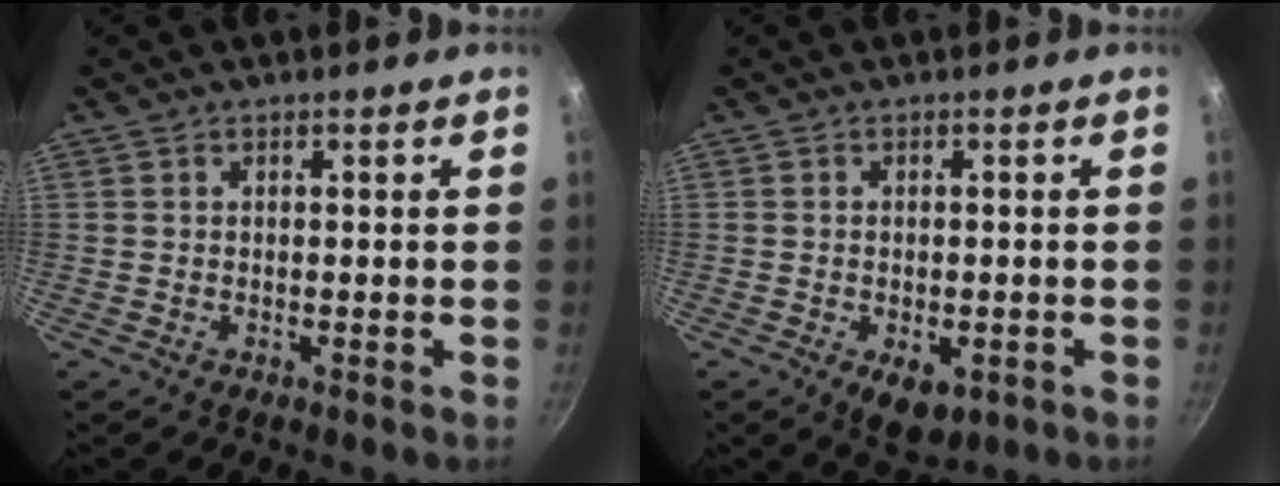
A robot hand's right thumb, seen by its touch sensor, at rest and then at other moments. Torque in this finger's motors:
{"motor_torque": [0.77, 0.61, -0.14, 0.03, 0.01]}